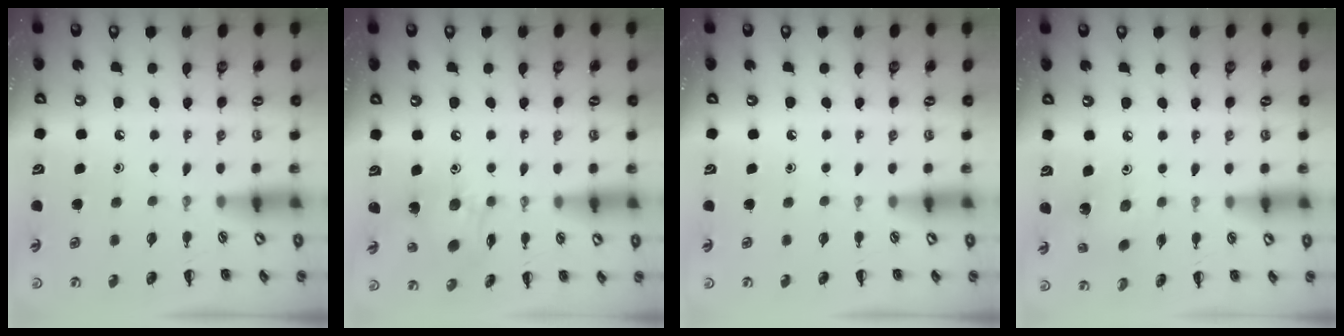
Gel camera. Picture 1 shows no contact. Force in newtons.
{"total": 8.8, "press": 8.8, "slide": 0.6}
{"total": 0.0}
{"total": 1.4, "press": 1.3, "slide": 0.6}